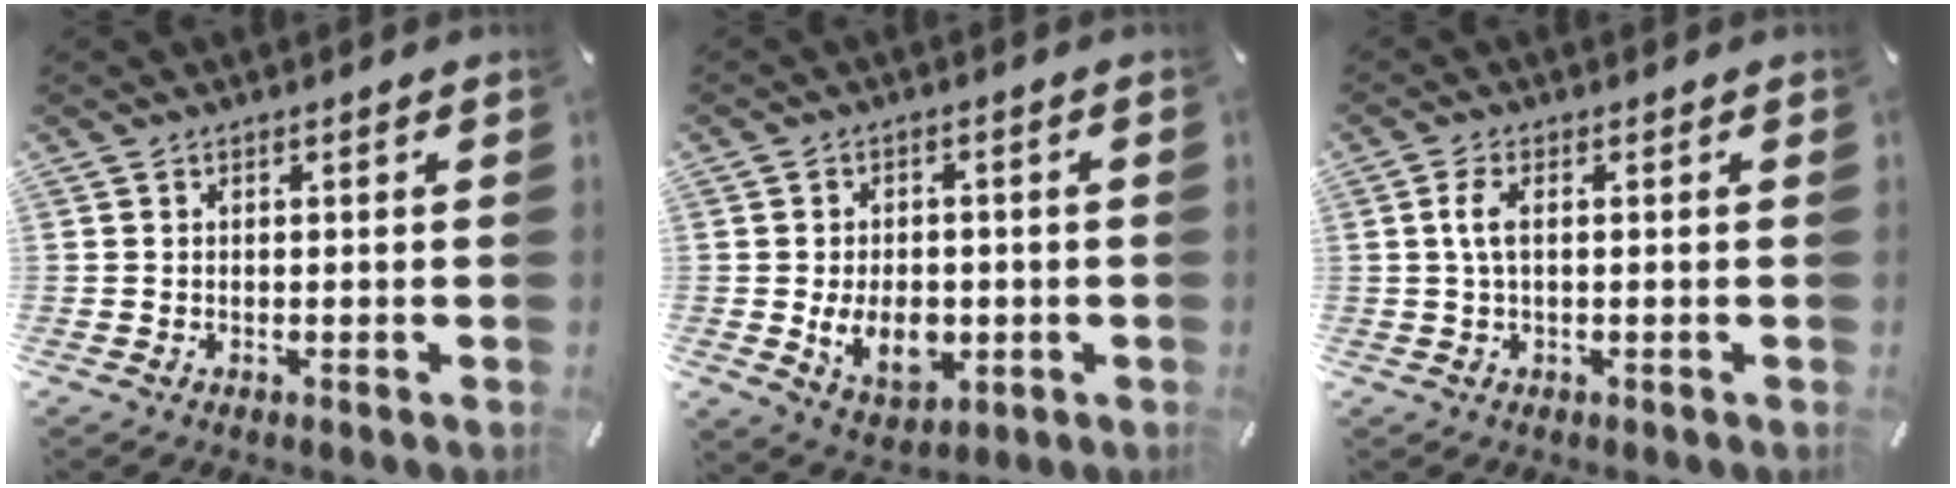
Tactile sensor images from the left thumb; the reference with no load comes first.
{"total": 9.5, "force": [-1.7, 6.7, 6.6], "torque": [-0.116, 0.000, -0.029]}
{"total": 3.7, "force": [0.3, 1.2, 3.5], "torque": [-0.082, -0.003, -0.001]}